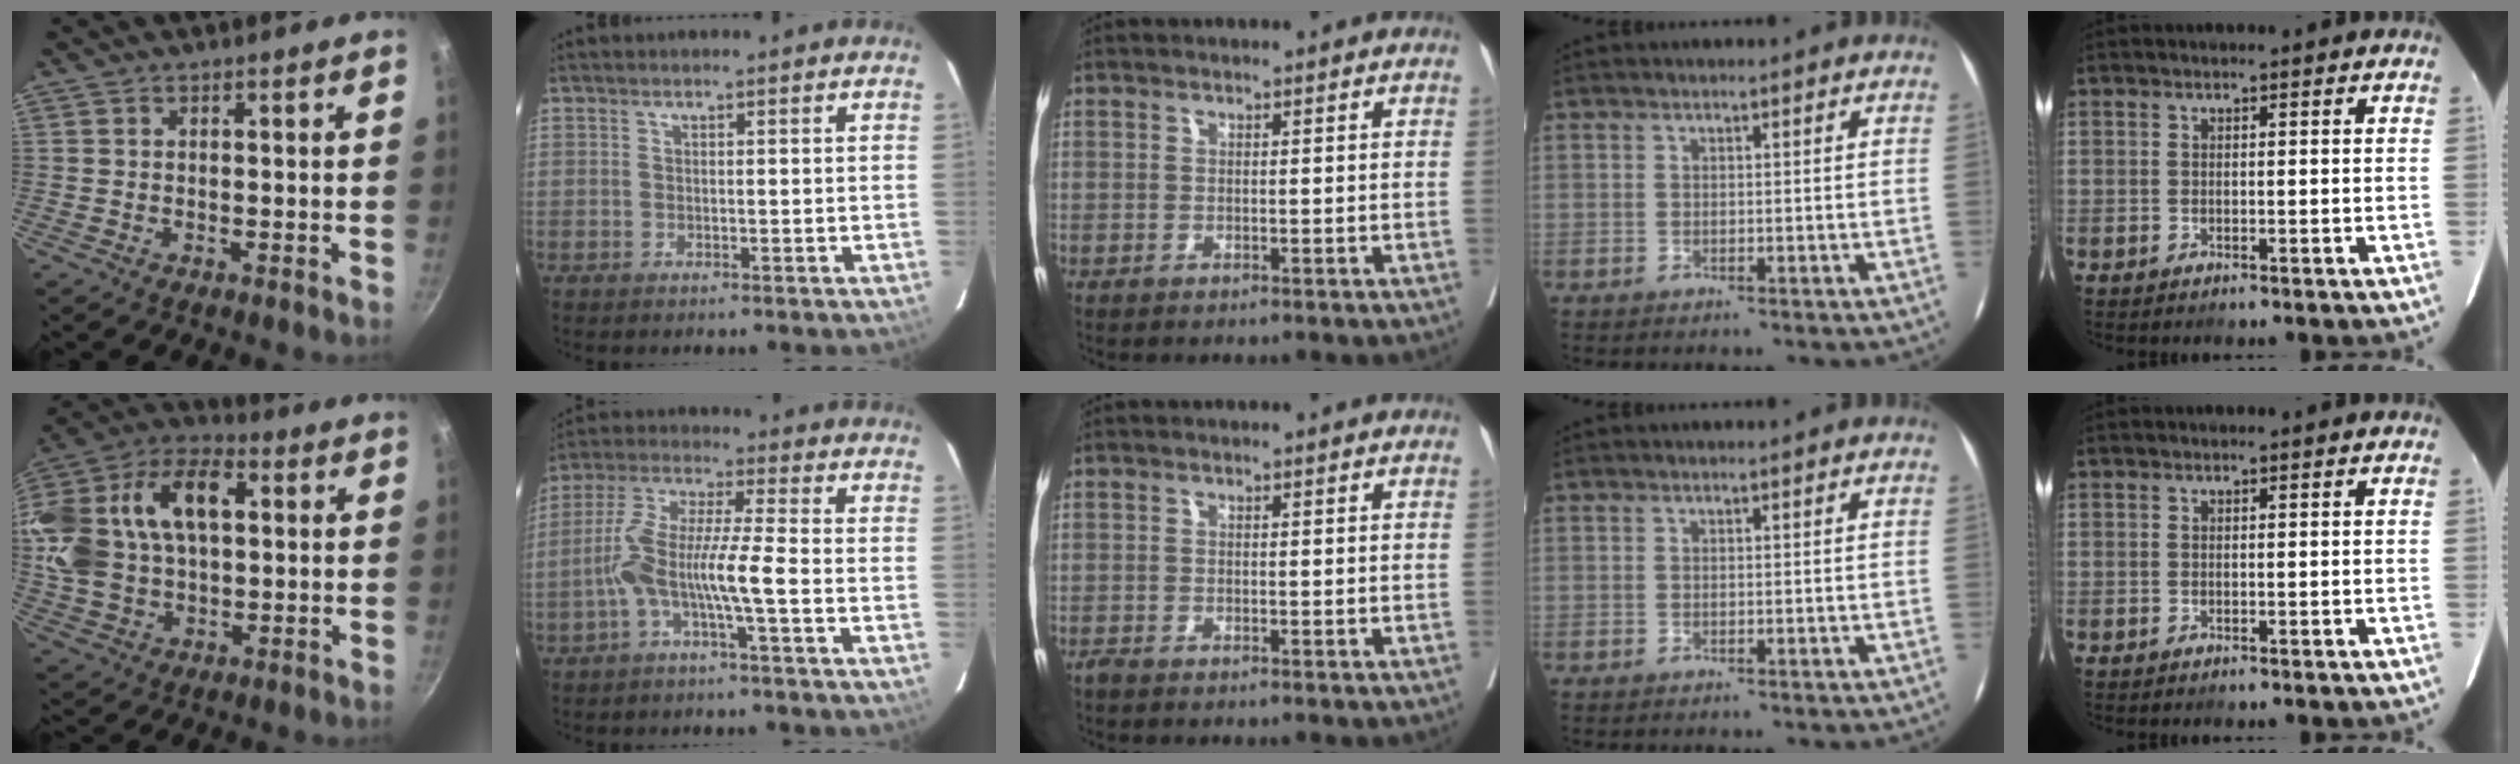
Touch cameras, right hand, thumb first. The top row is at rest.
{"thumb": {"total": 26.4, "force": [4.2, 16.2, 20.4], "torque": [-0.430, 0.037, 0.076]}, "index": {"total": 9.3, "force": [-3.0, 0.0, 8.8], "torque": [-0.183, 0.021, -0.062]}, "middle": {"total": 0.9, "force": [-0.8, -0.1, 0.3], "torque": [-0.012, -0.003, -0.019]}}